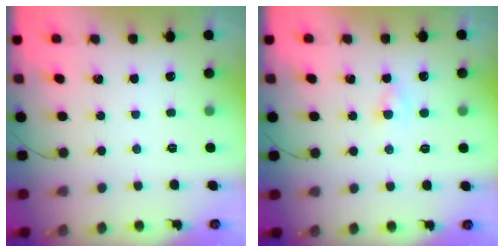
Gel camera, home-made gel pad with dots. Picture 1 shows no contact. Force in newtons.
{"total": 1.9, "press": 1.7, "slide": 0.9}